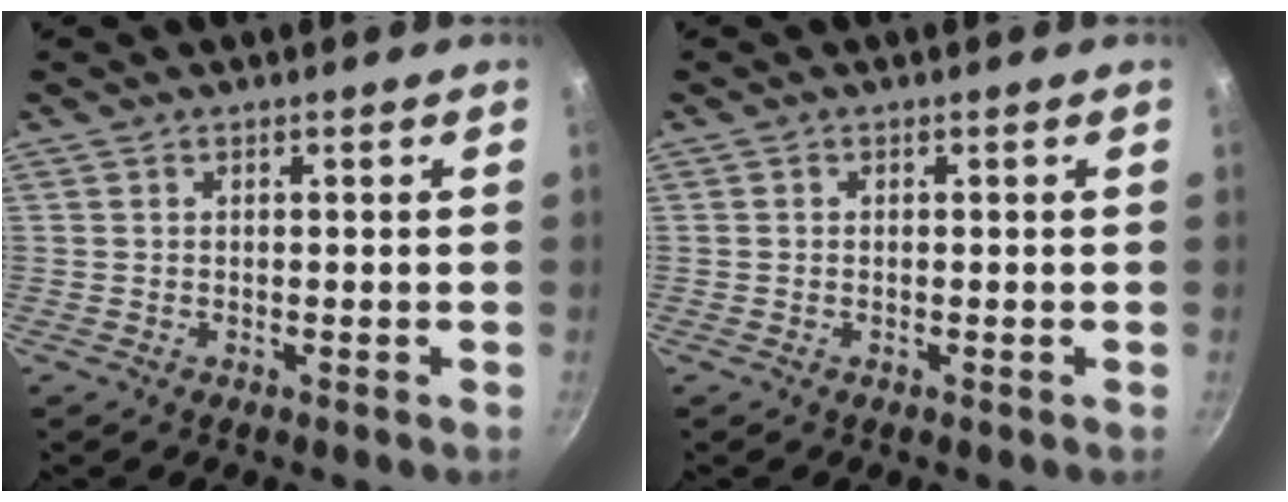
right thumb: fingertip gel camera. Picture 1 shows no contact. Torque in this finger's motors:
{"motor_torque": [0.39, 0.09, -0.58, -0.03, -0.02]}